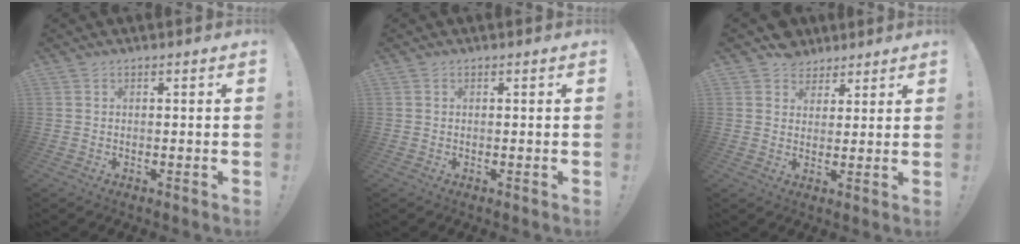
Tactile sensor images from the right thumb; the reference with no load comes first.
{"total": 0.0}
{"total": 5.6, "force": [3.5, 4.3, 0.1], "torque": [0.001, -0.025, 0.069]}